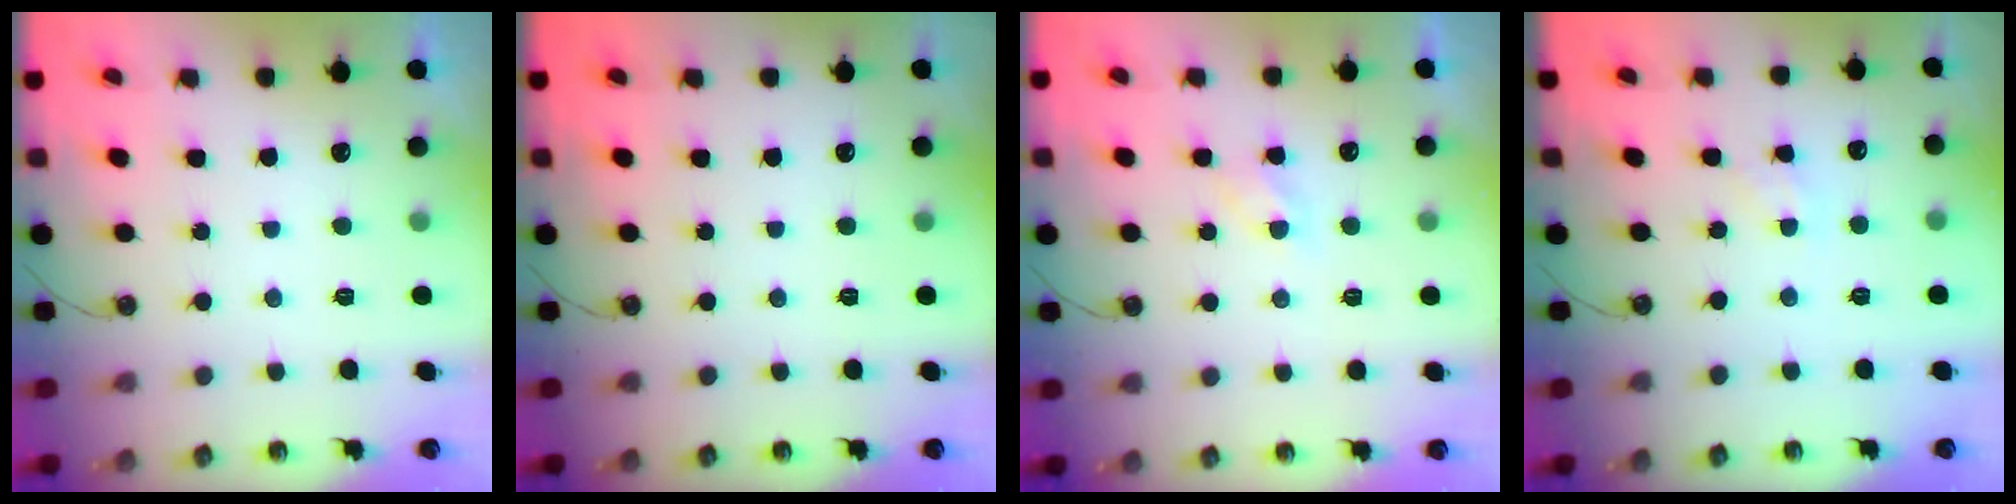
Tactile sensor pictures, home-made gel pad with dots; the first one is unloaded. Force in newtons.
{"total": 0.0}
{"total": 3.1, "press": 3.0, "slide": 0.5}
{"total": 1.1, "press": 1.0, "slide": 0.2}